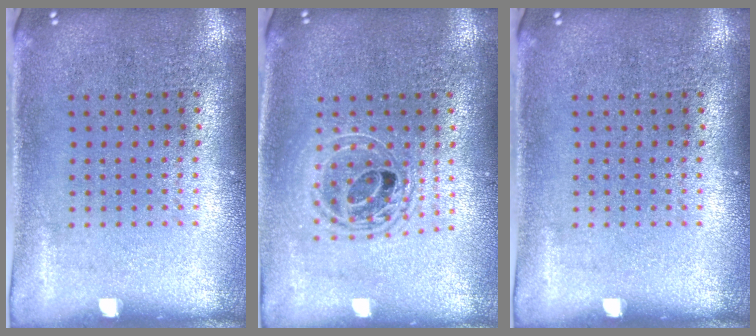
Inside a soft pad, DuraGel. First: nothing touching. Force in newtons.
{"total": 1.7, "press": 1.4, "slide": 1.0}
{"total": 0.0}